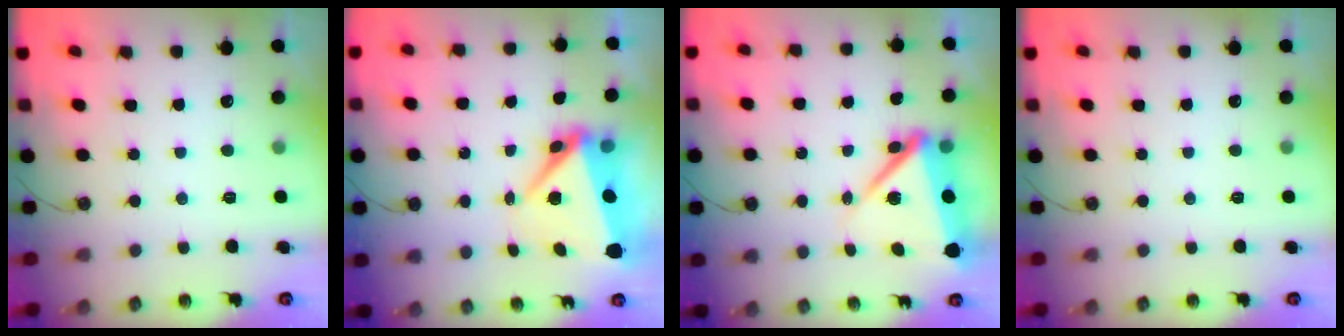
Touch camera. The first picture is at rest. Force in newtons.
{"total": 8.4, "press": 8.2, "slide": 1.7}
{"total": 12.0, "press": 11.9, "slide": 1.6}
{"total": 0.0}